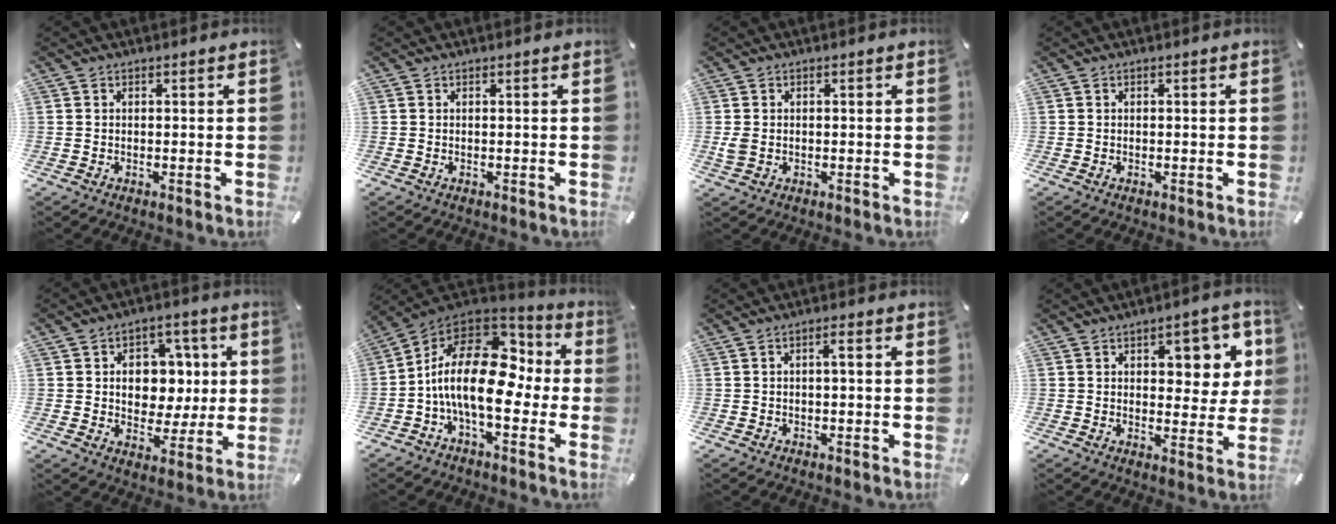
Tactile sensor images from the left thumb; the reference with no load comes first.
{"total": 0.0}
{"total": 2.4, "force": [-0.2, 1.9, 1.5], "torque": [-0.025, 0.006, -0.004]}
{"total": 0.0}
{"total": 9.8, "force": [1.0, 8.5, 4.6], "torque": [-0.065, 0.003, 0.021]}
{"total": 19.3, "force": [-0.7, 9.6, 16.7], "torque": [-0.323, -0.003, -0.011]}
{"total": 1.9, "force": [0.0, 0.6, 1.8], "torque": [-0.036, 0.008, -0.003]}
{"total": 10.0, "force": [3.7, 5.5, 7.5], "torque": [-0.078, -0.017, 0.053]}